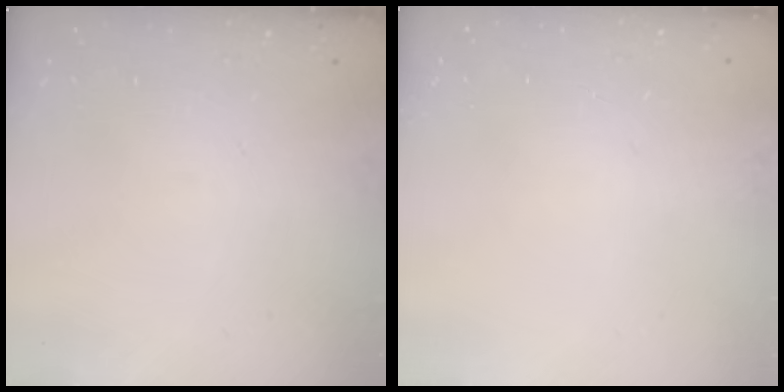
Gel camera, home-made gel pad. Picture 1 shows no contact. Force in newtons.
{"total": 0.0}